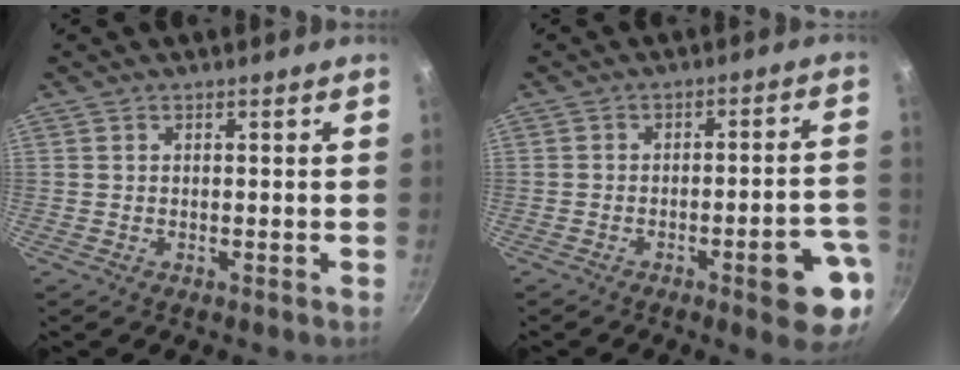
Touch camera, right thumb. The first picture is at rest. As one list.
[{"total": 11.0, "force": [-4.7, 2.9, 9.5], "torque": [-0.092, 0.033, -0.055]}]